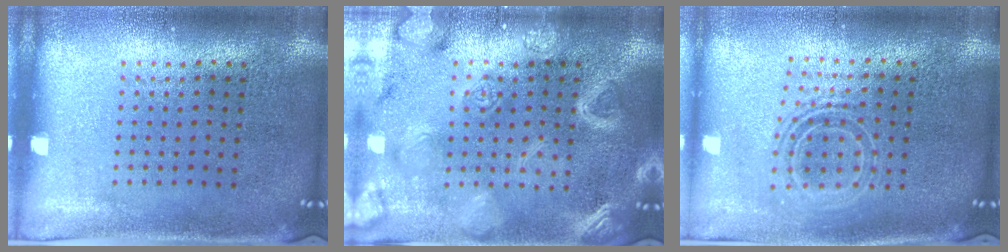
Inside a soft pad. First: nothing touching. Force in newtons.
{"total": 5.8, "press": 5.7, "slide": 0.8}
{"total": 1.6, "press": 1.3, "slide": 1.0}